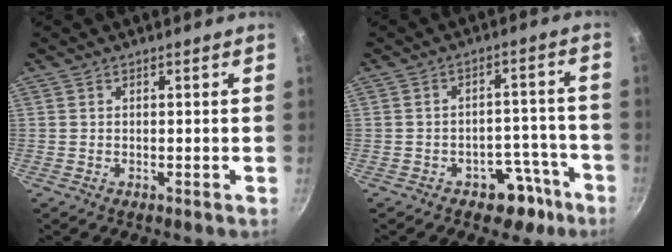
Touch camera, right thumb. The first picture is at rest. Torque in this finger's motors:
{"motor_torque": [2.62, 2.39, 0.68, -0.56, 0.02]}